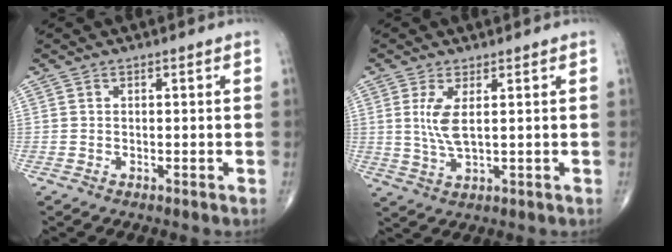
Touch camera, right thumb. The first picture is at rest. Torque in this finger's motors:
{"motor_torque": [-0.58, 0.62, 0.74, 0.22, 0.03]}